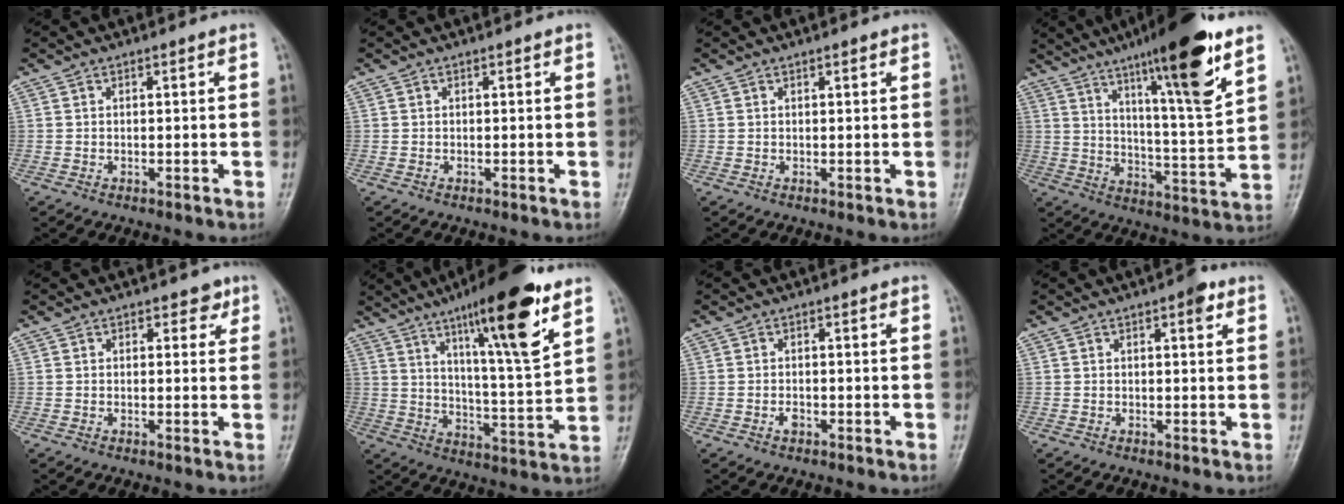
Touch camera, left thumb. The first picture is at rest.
{"total": 0.0}
{"total": 0.7, "force": [0.5, 0.2, 0.5], "torque": [-0.007, -0.002, 0.007]}
{"total": 20.1, "force": [12.2, 2.6, 15.8], "torque": [-0.223, -0.060, 0.192]}
{"total": 2.3, "force": [1.3, 1.6, 1.1], "torque": [0.007, -0.004, 0.012]}
{"total": 19.0, "force": [11.0, 3.0, 15.1], "torque": [-0.217, -0.056, 0.176]}
{"total": 1.3, "force": [-0.6, 0.8, 0.8], "torque": [-0.010, 0.001, -0.011]}
{"total": 2.8, "force": [1.4, 1.1, 2.1], "torque": [-0.022, -0.001, 0.014]}